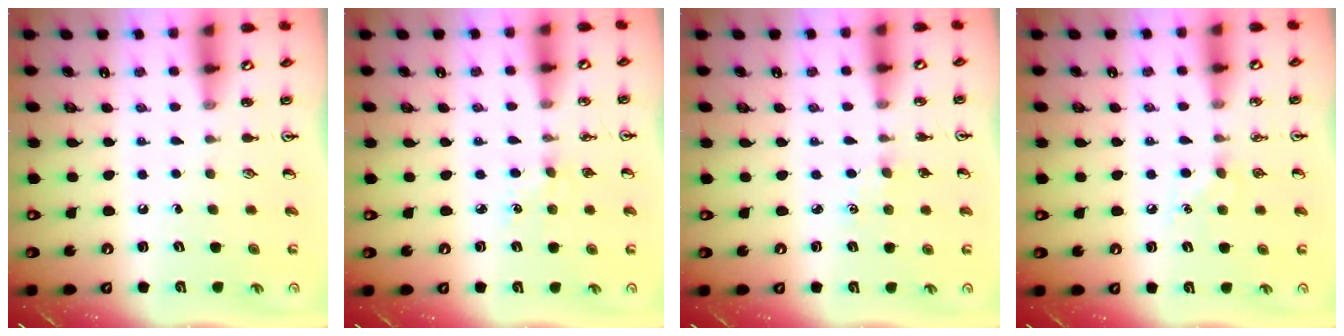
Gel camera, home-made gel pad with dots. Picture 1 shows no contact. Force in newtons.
{"total": 3.6, "press": 3.5, "slide": 0.5}
{"total": 0.6, "press": 0.6, "slide": 0.2}
{"total": 4.4, "press": 4.4, "slide": 0.7}